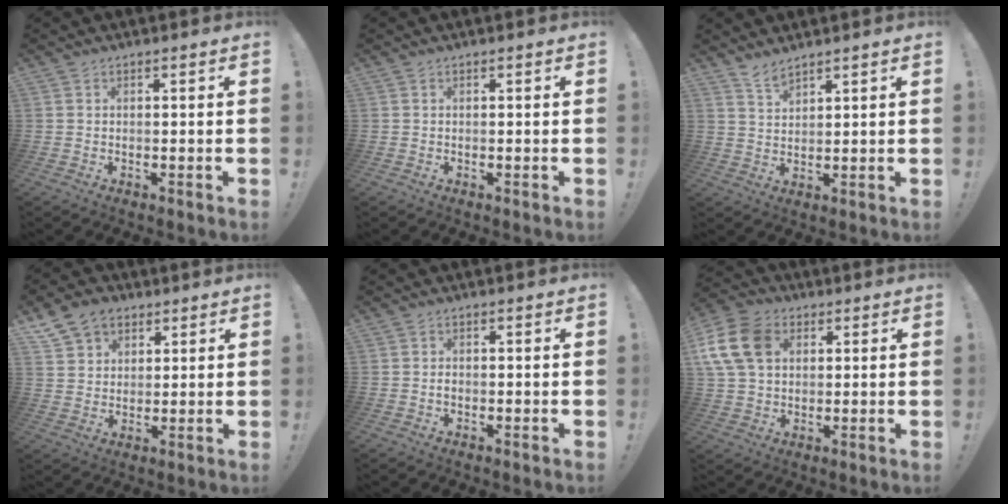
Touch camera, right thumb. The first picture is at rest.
{"total": 0.0}
{"total": 3.7, "force": [3.3, 1.0, 1.3], "torque": [-0.019, -0.025, 0.059]}
{"total": 9.8, "force": [5.6, 7.3, 3.3], "torque": [-0.051, -0.025, 0.113]}
{"total": 1.0, "force": [-0.6, 0.7, 0.4], "torque": [-0.014, 0.005, -0.009]}
{"total": 14.6, "force": [4.4, 10.9, 8.7], "torque": [-0.176, -0.010, 0.090]}